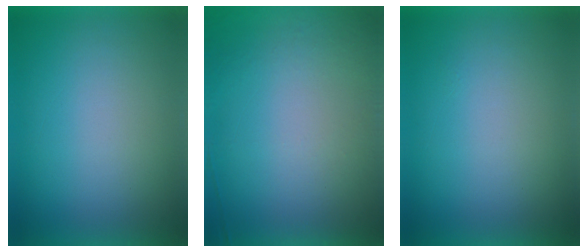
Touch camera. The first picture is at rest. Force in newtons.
{"total": 5.5}
{"total": 0.0}